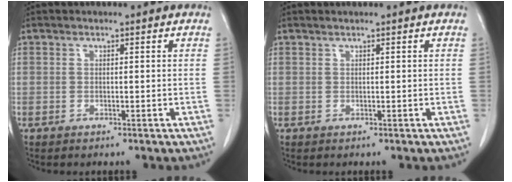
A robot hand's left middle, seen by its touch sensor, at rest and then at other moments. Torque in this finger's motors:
{"motor_torque": [0.67, -0.64, -0.03, 0.00]}